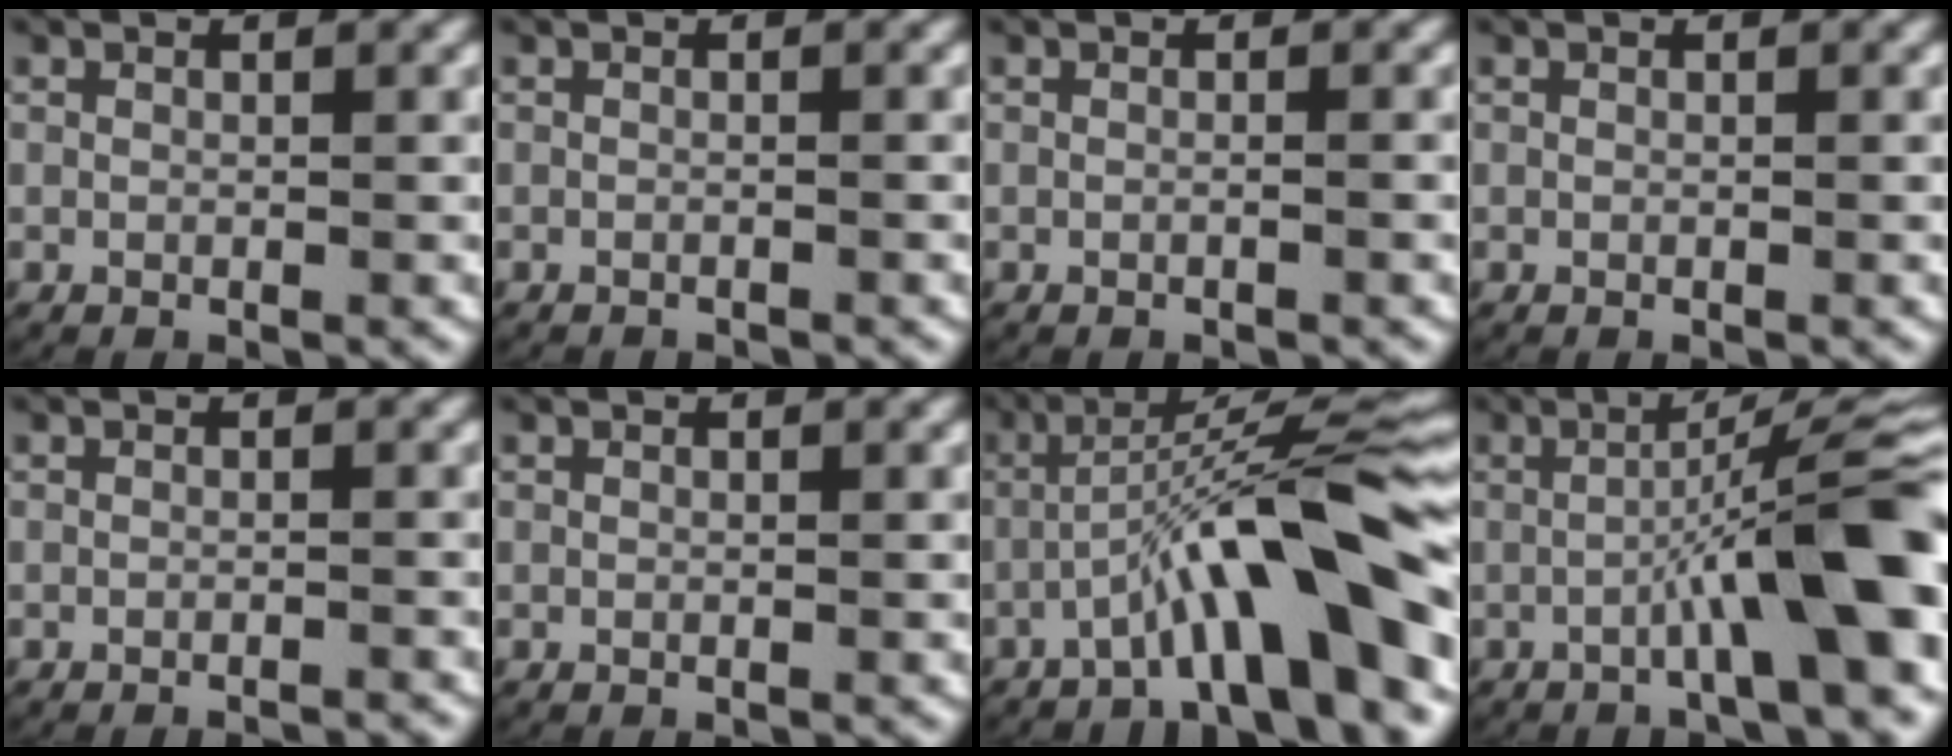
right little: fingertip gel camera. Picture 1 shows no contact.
{"total": 0.5, "force": [-0.5, -0.1, -0.1], "torque": [-0.004, -0.003, -0.007]}
{"total": 0.0}
{"total": 0.0}
{"total": 1.6, "force": [-1.6, 0.0, 0.3], "torque": [0.000, -0.003, -0.023]}
{"total": 0.0}
{"total": 9.2, "force": [-3.9, 1.0, 8.3], "torque": [-0.109, 0.020, -0.061]}
{"total": 8.1, "force": [-2.8, 0.8, 7.6], "torque": [-0.087, 0.014, -0.043]}